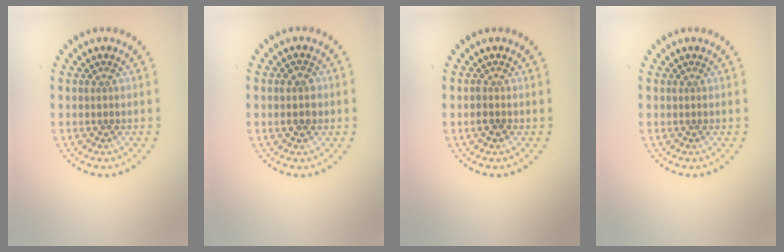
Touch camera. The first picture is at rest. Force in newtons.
{"total": 2.6, "press": 2.6, "slide": 0.2}
{"total": 1.1, "press": 1.0, "slide": 0.5}
{"total": 0.0}